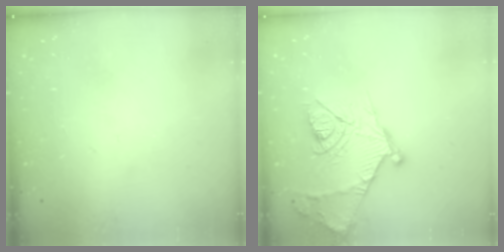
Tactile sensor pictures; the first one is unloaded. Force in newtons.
{"total": 17.6, "press": 17.6, "slide": 1.2}